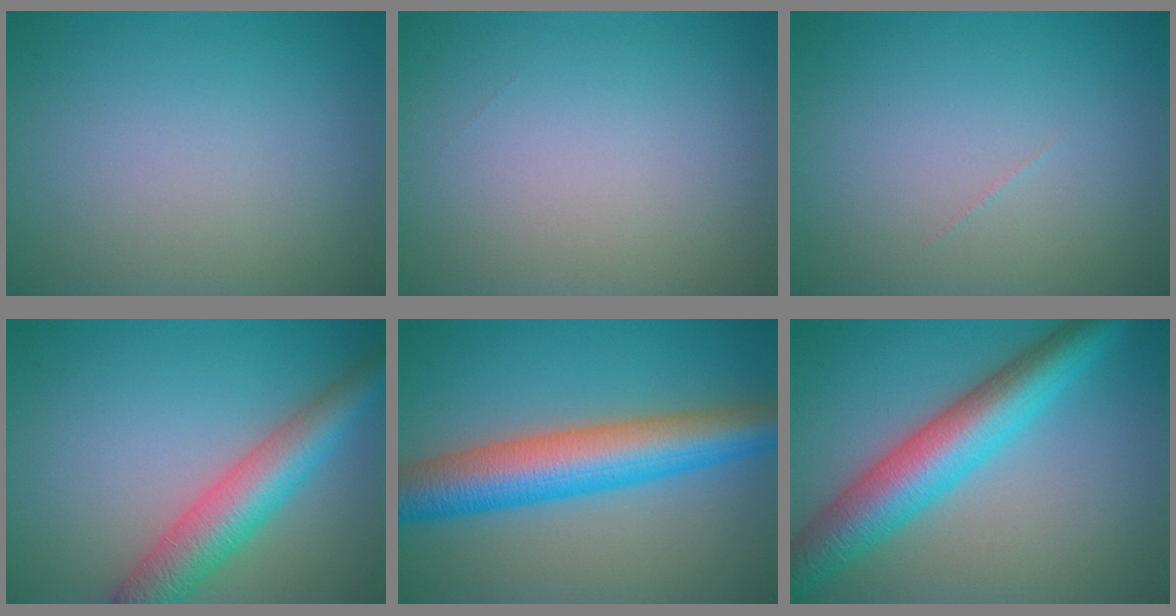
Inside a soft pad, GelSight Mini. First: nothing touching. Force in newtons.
{"total": 0.0}
{"total": 0.0}
{"total": 6.0, "press": 6.0, "slide": 0.2}
{"total": 8.9, "press": 8.9, "slide": 0.2}
{"total": 8.2, "press": 8.2, "slide": 0.2}